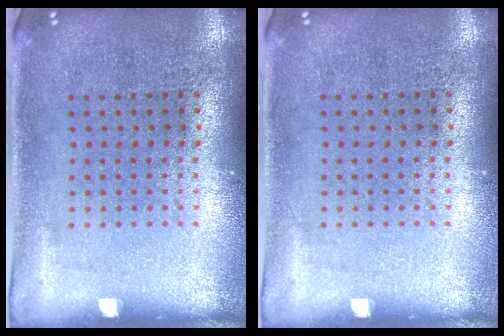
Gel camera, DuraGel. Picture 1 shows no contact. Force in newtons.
{"total": 0.0}